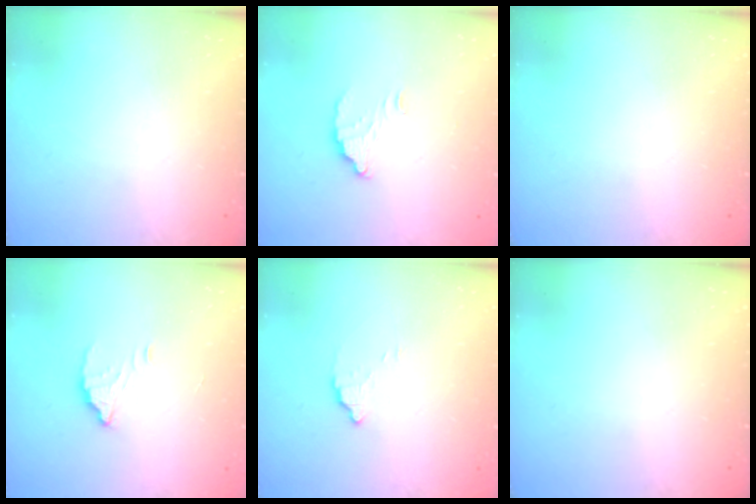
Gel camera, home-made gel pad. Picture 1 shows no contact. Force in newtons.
{"total": 4.3, "press": 4.2, "slide": 0.2}
{"total": 0.0}
{"total": 2.9, "press": 2.9, "slide": 0.2}
{"total": 2.4, "press": 2.4, "slide": 0.0}
{"total": 0.0}